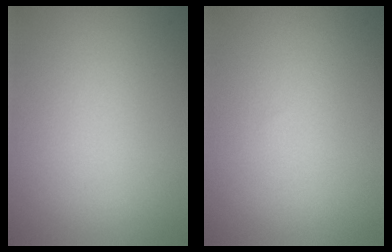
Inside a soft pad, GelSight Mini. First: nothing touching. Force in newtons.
{"total": 0.0}